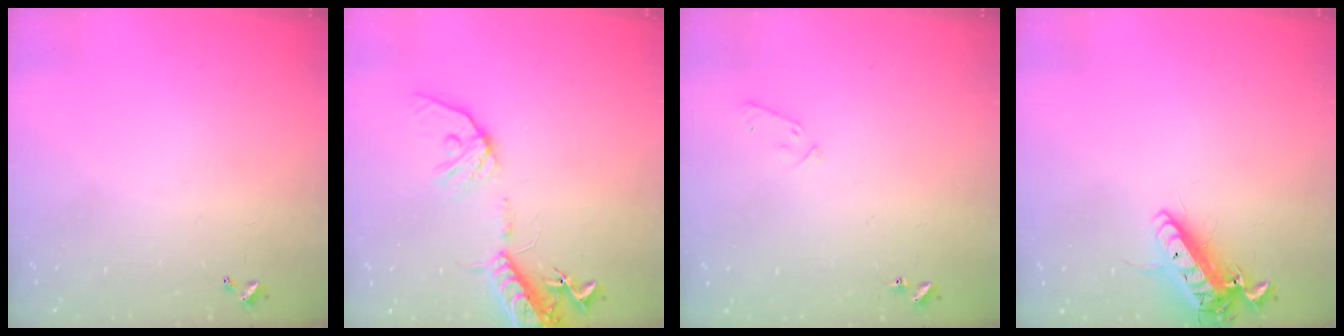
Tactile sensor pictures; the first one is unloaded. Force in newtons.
{"total": 16.6, "press": 16.2, "slide": 3.5}
{"total": 6.7, "press": 6.7, "slide": 1.0}
{"total": 15.0, "press": 14.8, "slide": 2.4}